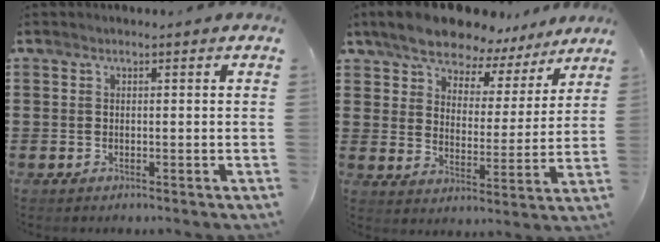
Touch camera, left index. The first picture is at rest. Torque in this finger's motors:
{"motor_torque": [2.14, 0.00, 1.05, 0.21]}